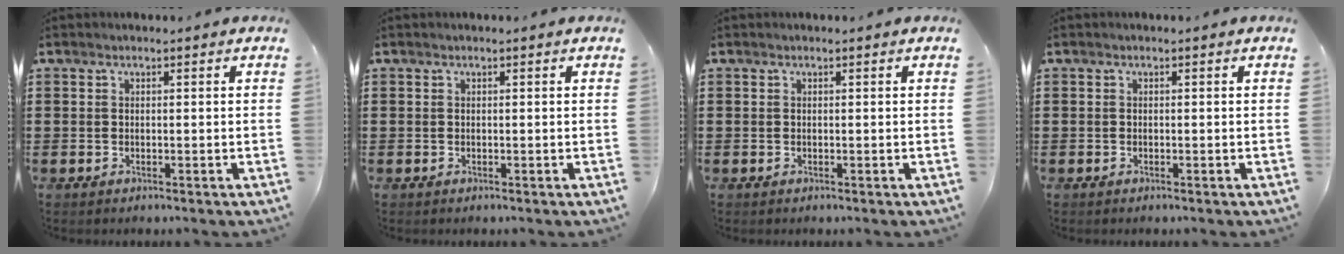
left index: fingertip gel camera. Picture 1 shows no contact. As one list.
[{"total": 0.0}, {"total": 0.0}, {"total": 0.0}]